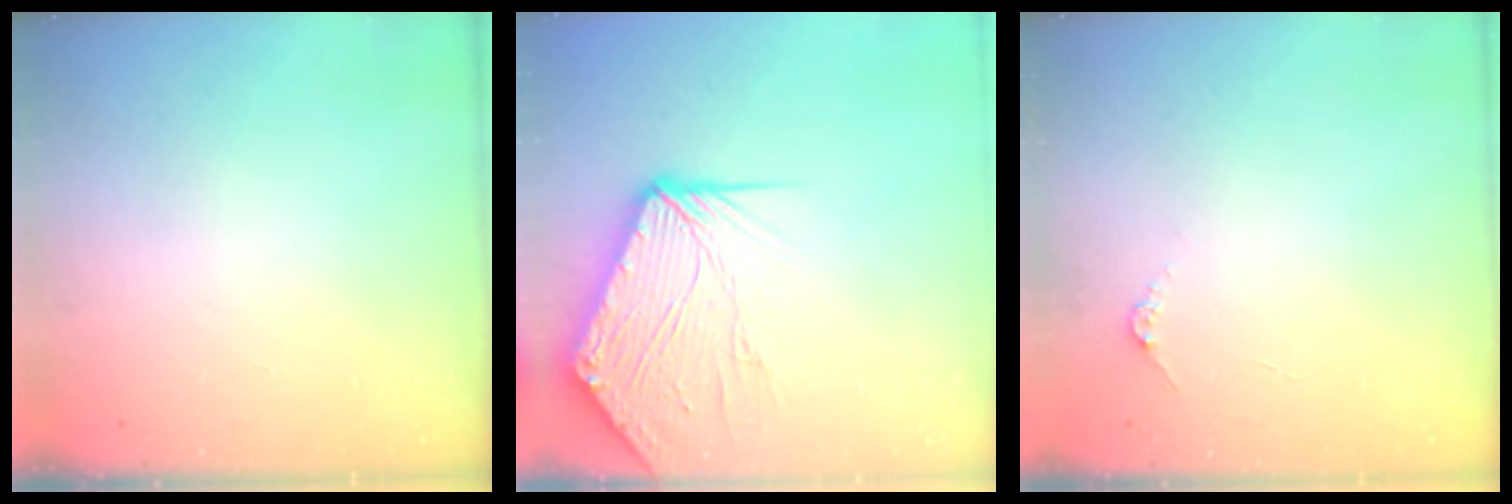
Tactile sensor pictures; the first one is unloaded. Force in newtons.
{"total": 12.6, "press": 12.5, "slide": 1.1}
{"total": 3.7, "press": 3.6, "slide": 0.4}